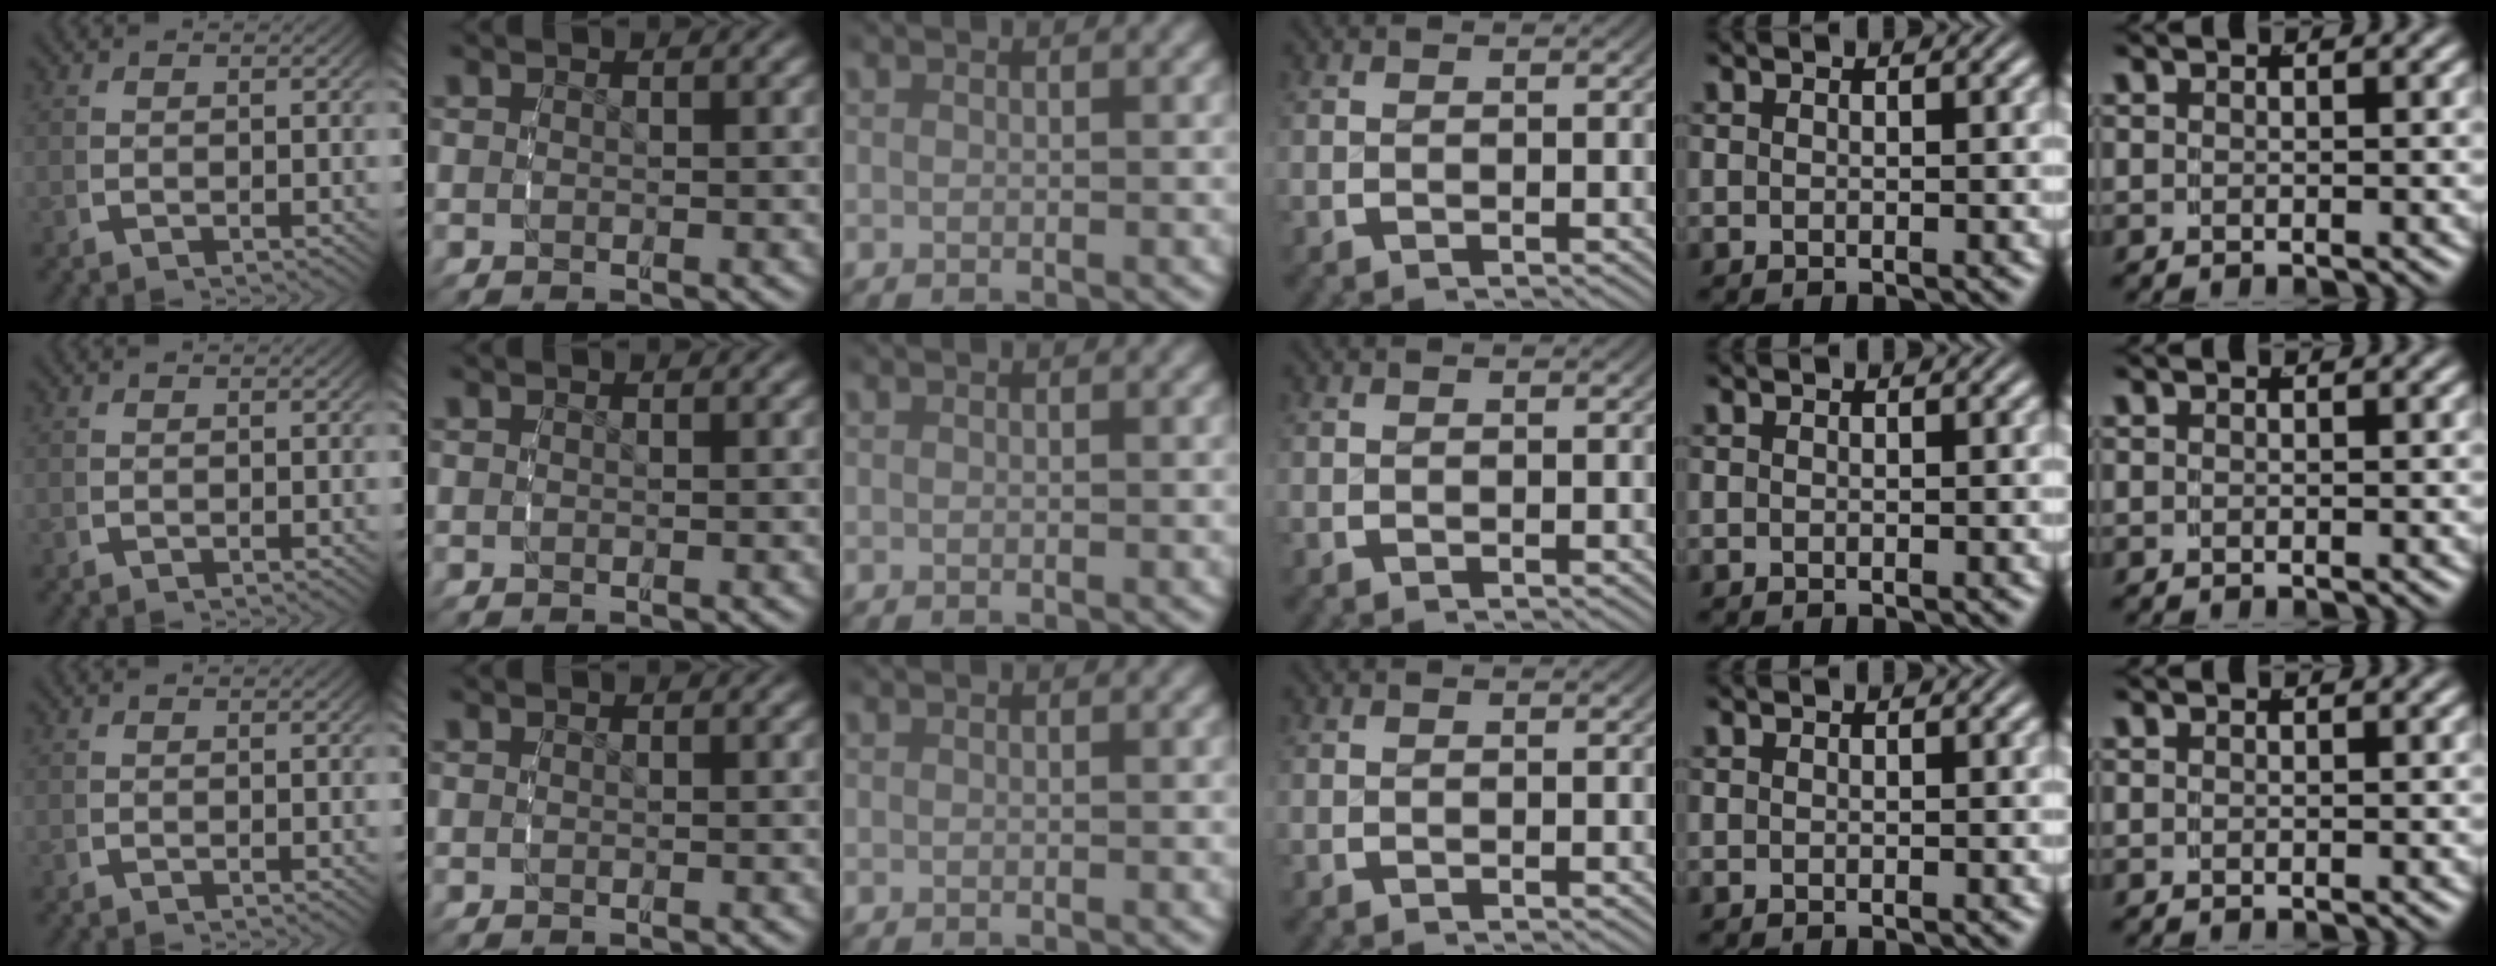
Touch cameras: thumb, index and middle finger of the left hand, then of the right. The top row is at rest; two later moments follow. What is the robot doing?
{"motion": "reach", "object": "coat"}